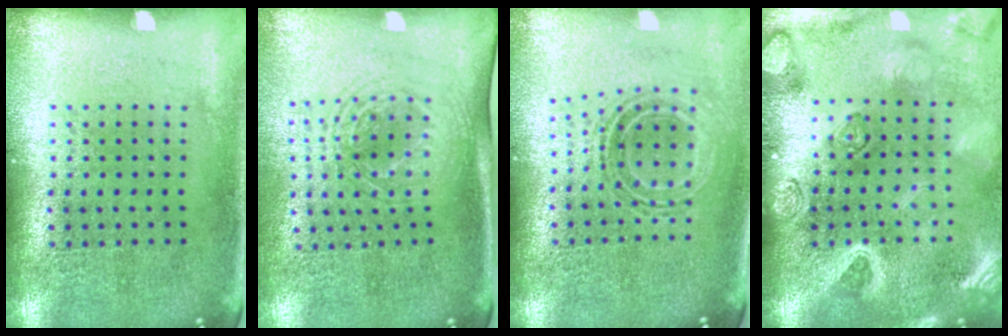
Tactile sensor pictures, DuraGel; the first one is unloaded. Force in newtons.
{"total": 1.7, "press": 1.3, "slide": 1.0}
{"total": 0.9, "press": 0.8, "slide": 0.3}
{"total": 3.7, "press": 3.0, "slide": 2.1}